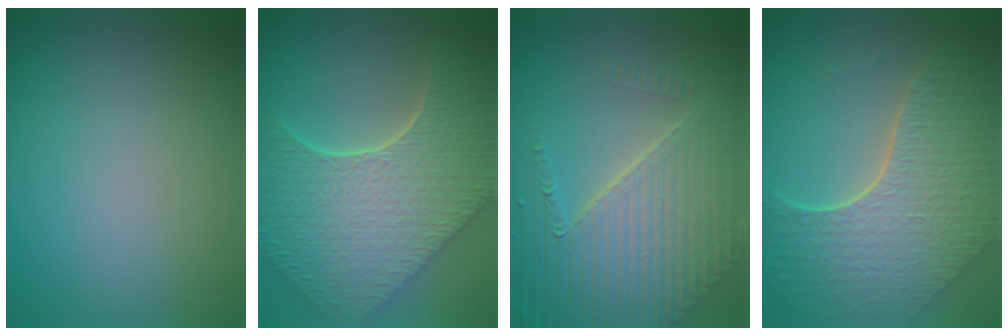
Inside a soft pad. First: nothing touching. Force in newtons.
{"total": 9.8, "press": 7.1, "slide": 6.7}
{"total": 8.1, "press": 5.9, "slide": 5.7}
{"total": 7.6, "press": 5.5, "slide": 5.2}